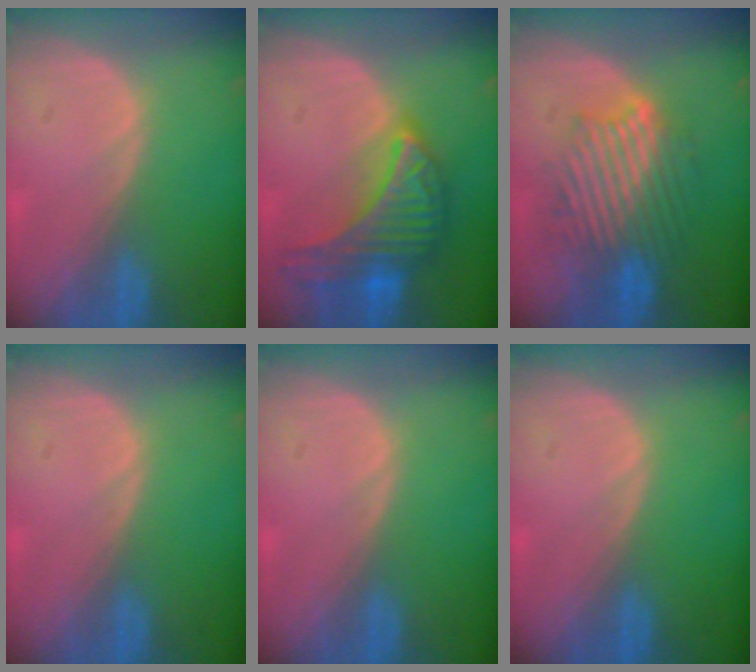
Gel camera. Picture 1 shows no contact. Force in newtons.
{"total": 10.0, "press": 10.0, "slide": 0.5}
{"total": 9.1, "press": 9.1, "slide": 0.6}
{"total": 0.0}
{"total": 0.0}
{"total": 0.0}